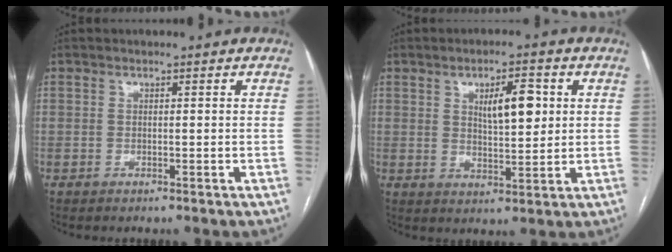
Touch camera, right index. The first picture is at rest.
{"total": 7.0, "force": [2.1, 2.2, 6.3], "torque": [-0.102, 0.005, 0.039]}